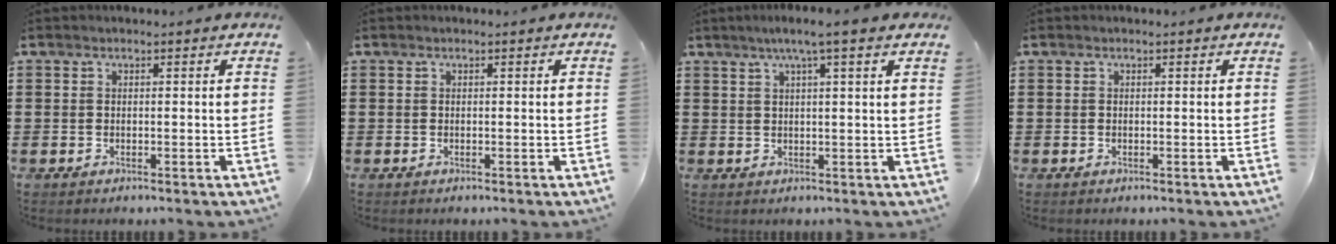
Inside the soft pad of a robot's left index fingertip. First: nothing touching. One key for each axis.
{"total": 0.0}
{"total": 3.8, "fx": 2.4, "fy": -0.4, "fz": 2.9, "tx": -0.062, "ty": 0.004, "tz": 0.040}
{"total": 0.0}